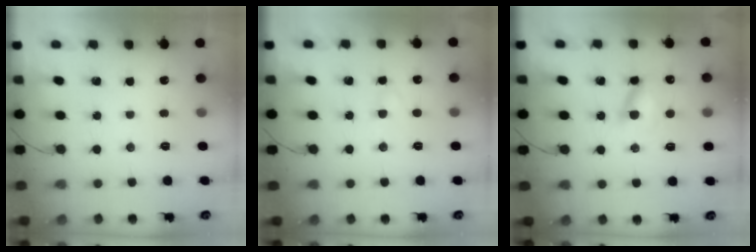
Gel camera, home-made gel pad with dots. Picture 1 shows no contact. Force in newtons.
{"total": 1.8, "press": 1.6, "slide": 0.8}
{"total": 8.3, "press": 8.2, "slide": 1.3}